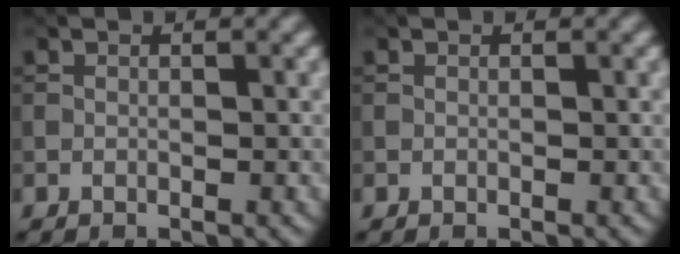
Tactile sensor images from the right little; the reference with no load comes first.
{"total": 0.0}